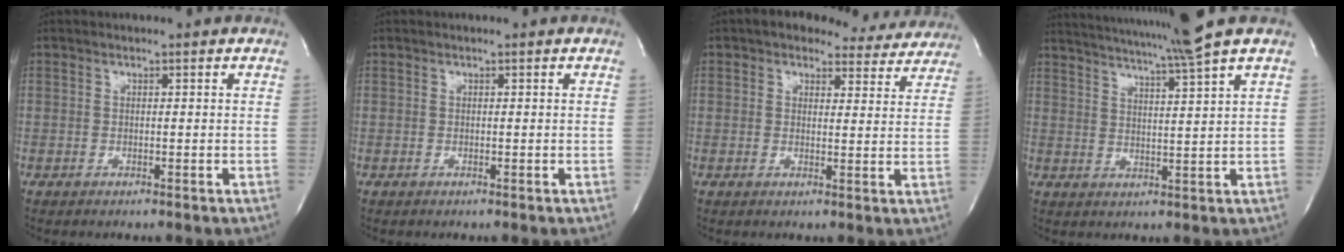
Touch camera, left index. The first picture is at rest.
{"total": 0.0}
{"total": 11.4, "force": [10.0, 4.6, 2.8], "torque": [-0.008, 0.008, 0.101]}
{"total": 12.6, "force": [10.6, -2.7, 6.2], "torque": [-0.111, -0.031, 0.150]}